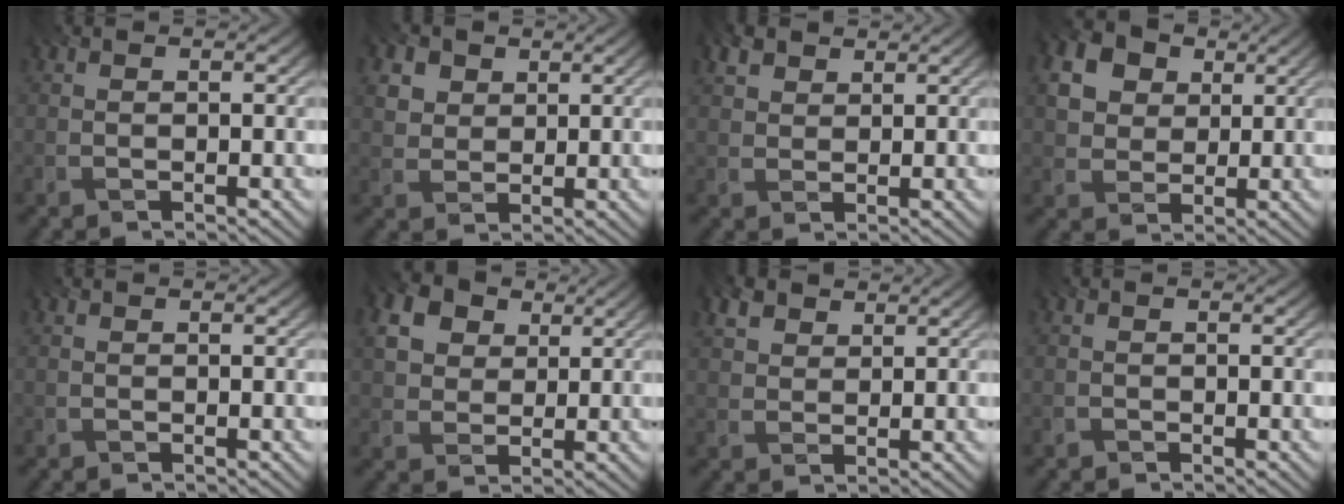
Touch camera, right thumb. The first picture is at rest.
{"total": 3.7, "force": [1.8, 2.9, 1.4], "torque": [-0.055, -0.012, 0.042]}
{"total": 2.9, "force": [1.9, 1.7, 1.2], "torque": [-0.033, 0.004, 0.039]}
{"total": 10.2, "force": [4.3, 7.9, 4.7], "torque": [-0.143, 0.016, 0.086]}
{"total": 0.0}
{"total": 6.4, "force": [2.8, 4.8, 3.2], "torque": [-0.104, 0.010, 0.048]}
{"total": 3.2, "force": [2.1, 2.0, 1.4], "torque": [-0.040, 0.004, 0.041]}
{"total": 1.1, "force": [-0.9, 0.5, -0.2], "torque": [0.000, 0.001, -0.018]}